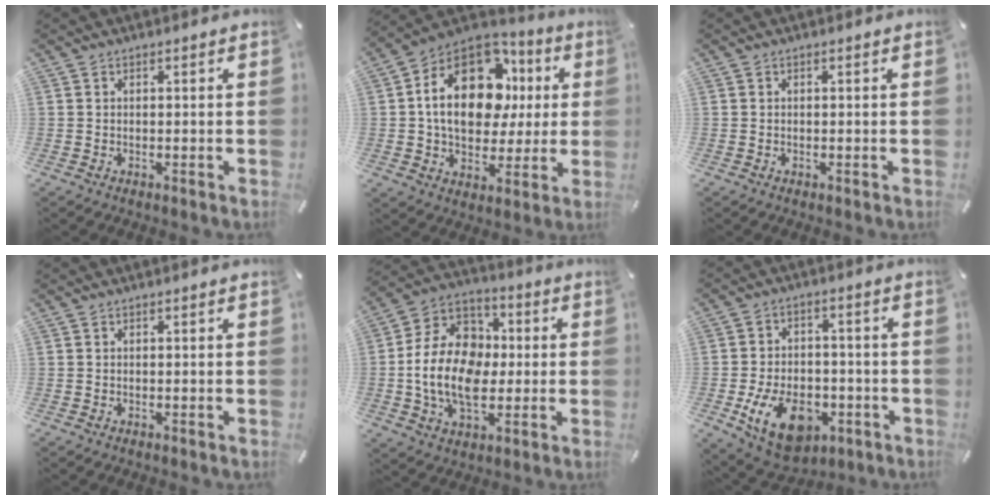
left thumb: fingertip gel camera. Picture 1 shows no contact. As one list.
[{"total": 20.7, "force": [4.3, 14.5, 14.1], "torque": [-0.239, -0.007, 0.076]}, {"total": 0.0}, {"total": 0.0}, {"total": 16.6, "force": [-2.5, 12.4, 10.7], "torque": [-0.231, 0.019, -0.047]}, {"total": 14.3, "force": [-5.4, 9.2, 9.5], "torque": [-0.174, 0.023, -0.090]}]